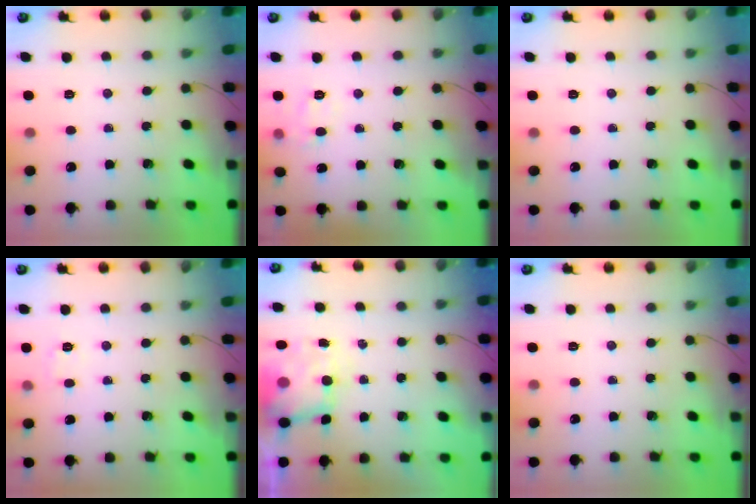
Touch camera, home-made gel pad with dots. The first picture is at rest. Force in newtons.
{"total": 7.2, "press": 7.1, "slide": 1.1}
{"total": 0.0}
{"total": 4.9, "press": 4.7, "slide": 1.2}
{"total": 7.7, "press": 7.4, "slide": 1.8}
{"total": 0.0}